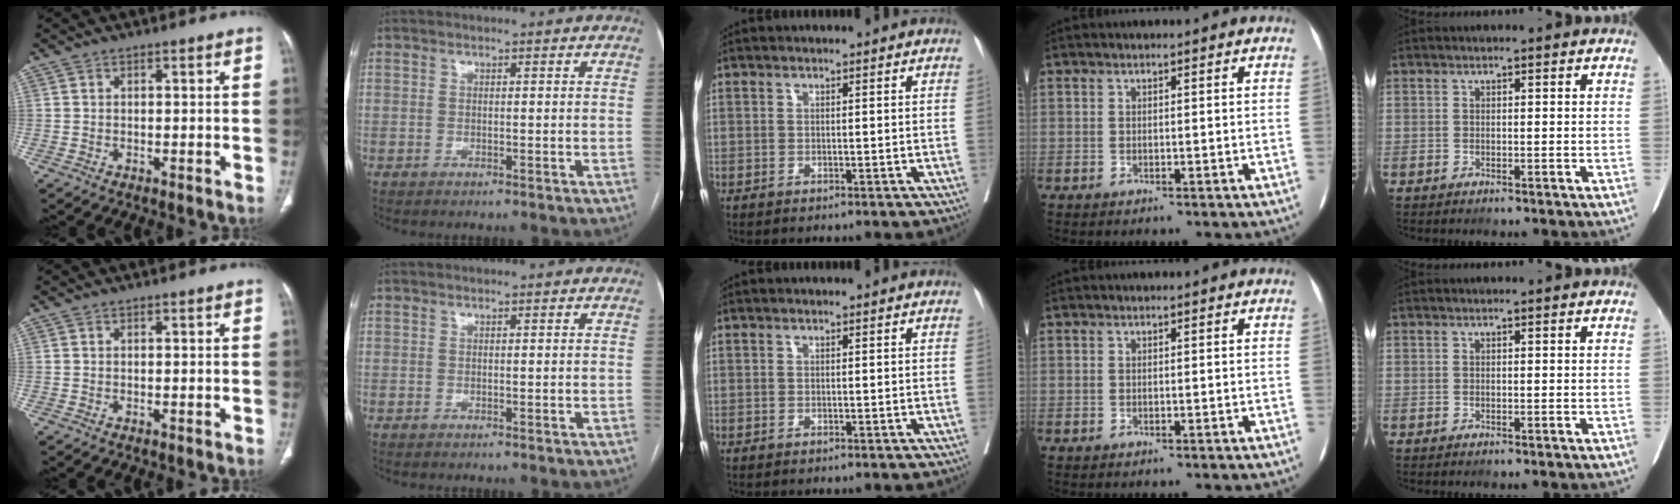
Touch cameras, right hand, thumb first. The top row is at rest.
{}